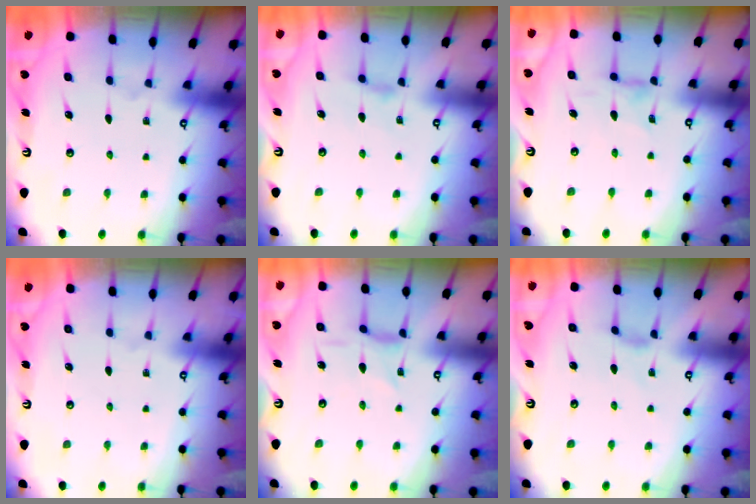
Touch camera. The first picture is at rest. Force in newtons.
{"total": 1.8, "press": 1.7, "slide": 0.4}
{"total": 1.2, "press": 1.1, "slide": 0.3}
{"total": 0.0}
{"total": 0.0}
{"total": 0.0}